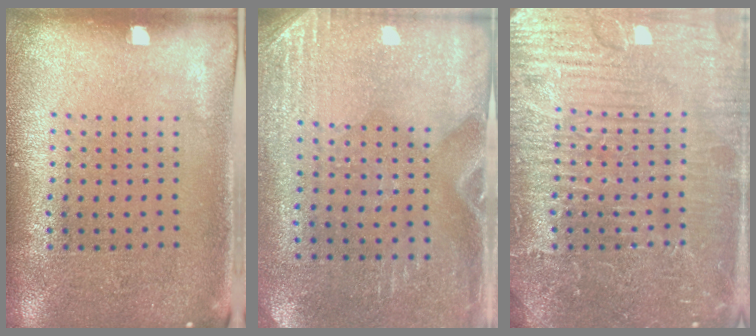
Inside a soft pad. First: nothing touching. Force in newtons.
{"total": 2.9, "press": 2.5, "slide": 1.3}
{"total": 7.7, "press": 7.6, "slide": 0.9}